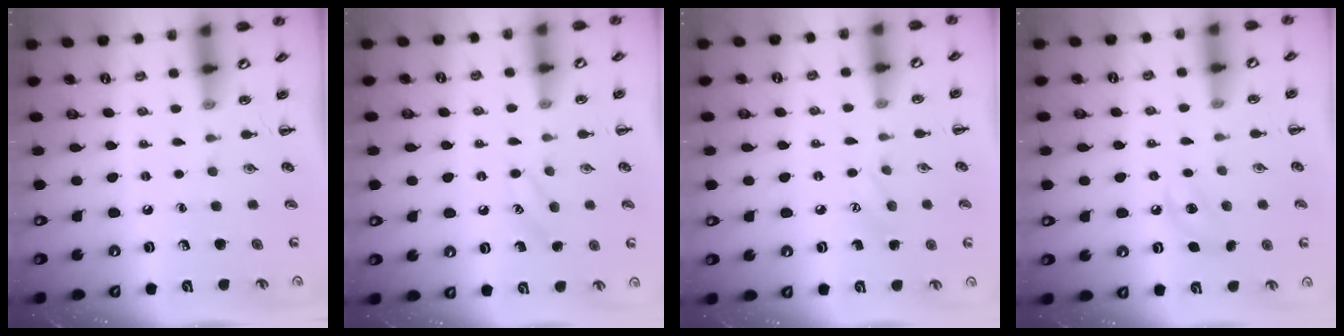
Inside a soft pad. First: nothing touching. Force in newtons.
{"total": 7.2, "press": 6.9, "slide": 1.8}
{"total": 5.6, "press": 5.4, "slide": 1.5}
{"total": 6.7, "press": 6.5, "slide": 1.7}